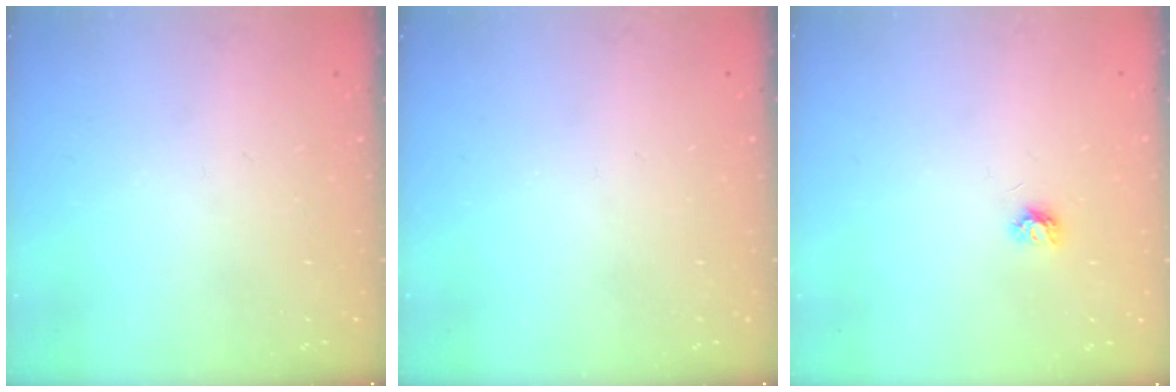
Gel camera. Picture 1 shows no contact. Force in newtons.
{"total": 0.0}
{"total": 3.8, "press": 3.8, "slide": 0.4}